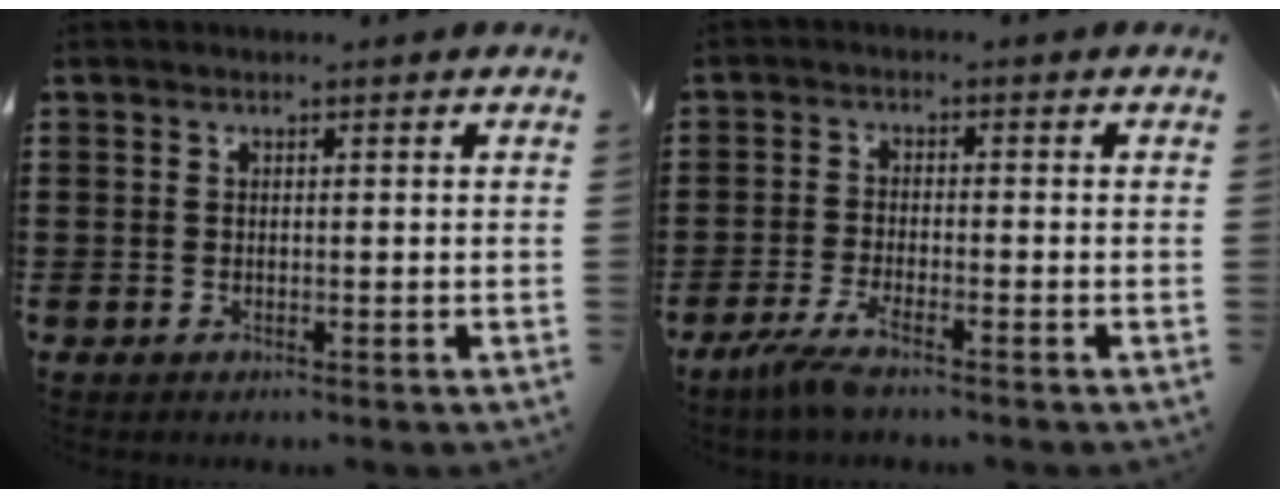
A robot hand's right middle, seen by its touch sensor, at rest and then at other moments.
{"total": 3.8, "force": [-2.9, 0.1, 2.4], "torque": [-0.069, -0.016, -0.060]}